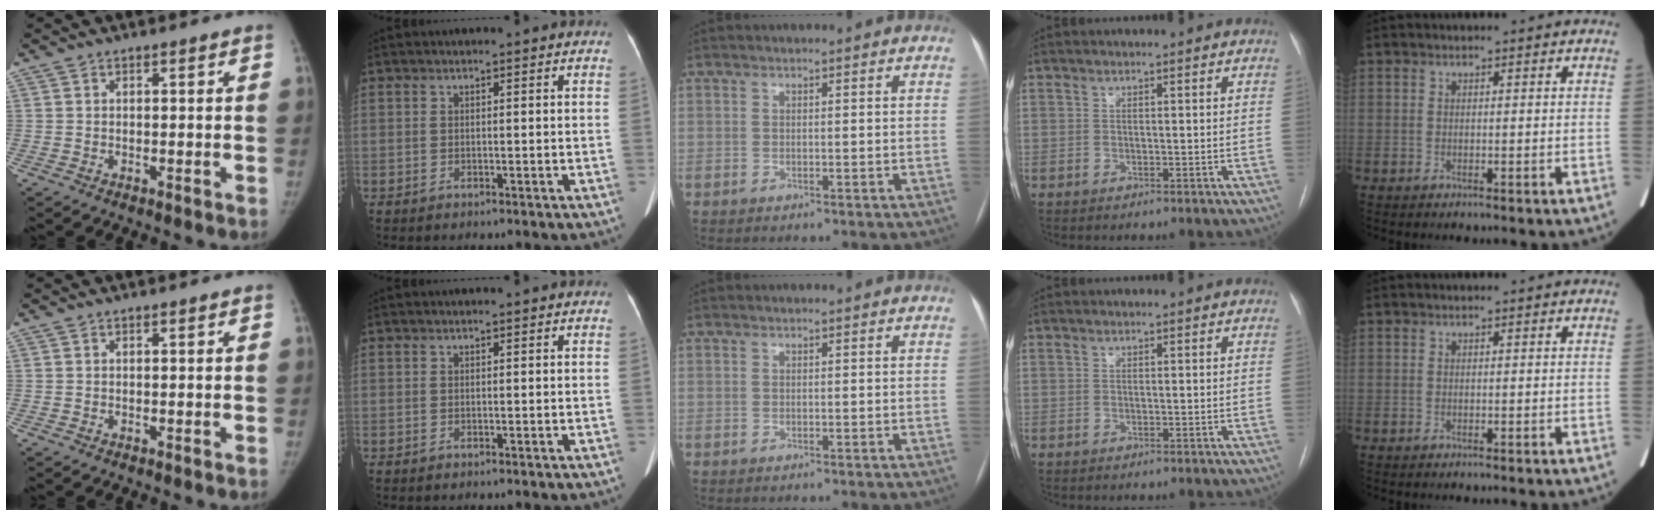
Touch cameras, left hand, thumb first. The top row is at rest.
{}